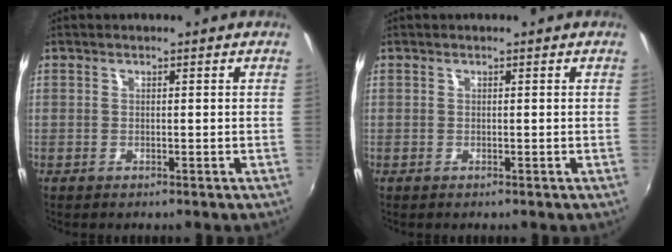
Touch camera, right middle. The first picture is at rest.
{"total": 0.0}